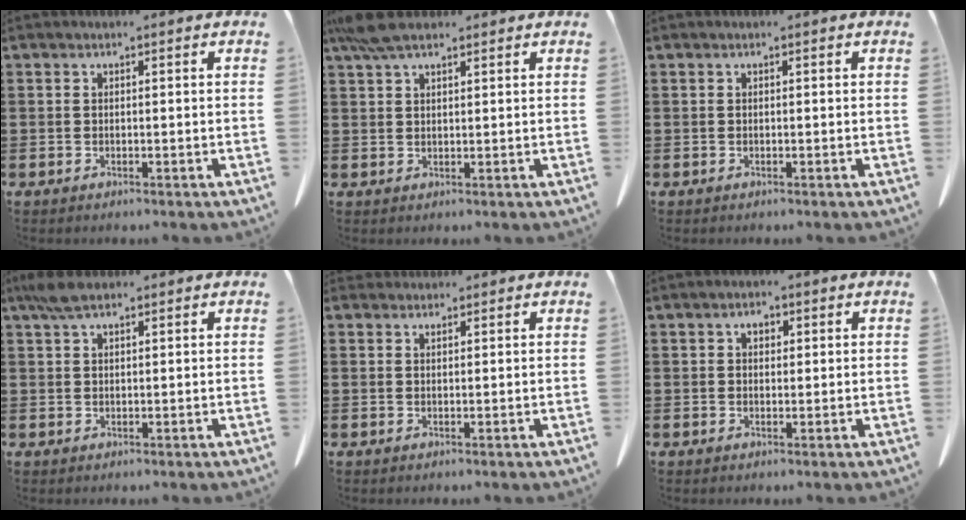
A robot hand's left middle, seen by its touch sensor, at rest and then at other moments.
{"total": 5.5, "force": [4.0, 1.6, 3.4], "torque": [-0.079, 0.000, 0.077]}
{"total": 0.0}
{"total": 3.6, "force": [2.4, 1.3, 2.4], "torque": [-0.054, 0.004, 0.045]}
{"total": 1.2, "force": [1.1, 0.4, 0.2], "torque": [-0.007, -0.001, 0.023]}
{"total": 1.9, "force": [0.8, 1.1, 1.3], "torque": [-0.021, 0.002, 0.012]}